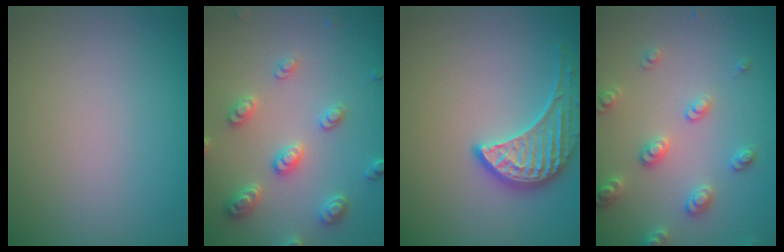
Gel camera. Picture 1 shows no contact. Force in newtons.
{"total": 3.7, "press": 3.3, "slide": 1.6}
{"total": 3.3, "press": 3.2, "slide": 0.9}
{"total": 2.9, "press": 2.9, "slide": 0.5}